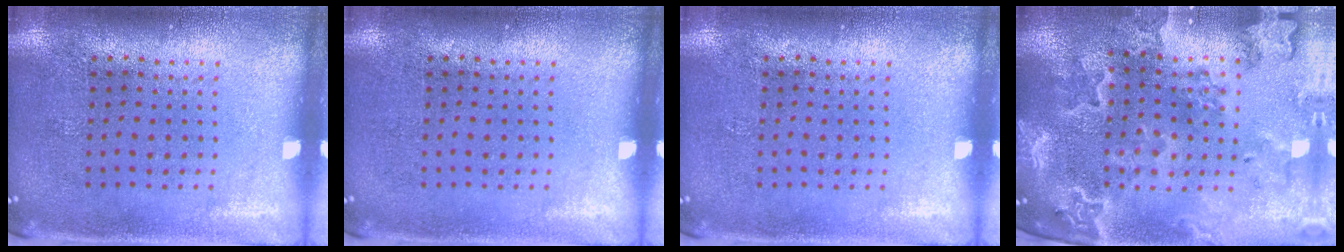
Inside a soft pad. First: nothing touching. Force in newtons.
{"total": 0.0}
{"total": 0.0}
{"total": 2.7, "press": 2.5, "slide": 0.9}